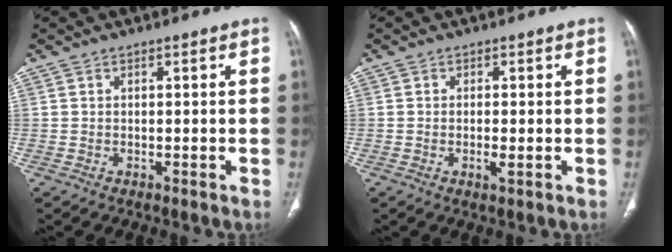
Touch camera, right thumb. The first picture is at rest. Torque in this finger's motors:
{"motor_torque": [-0.40, 0.10, -0.24, 0.10, -0.01]}